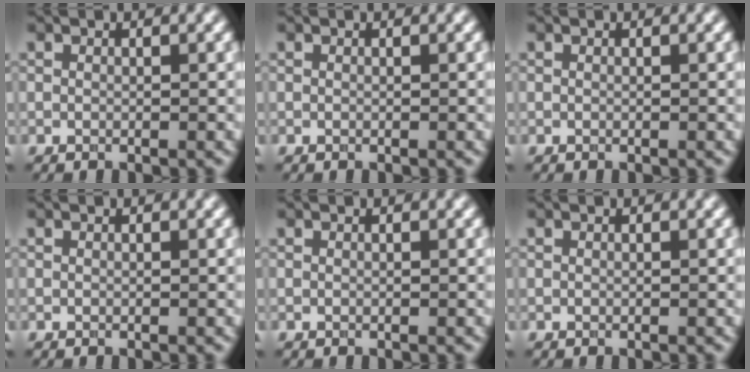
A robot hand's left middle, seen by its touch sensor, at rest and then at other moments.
{"total": 0.0}
{"total": 0.0}
{"total": 0.0}
{"total": 0.0}
{"total": 0.0}